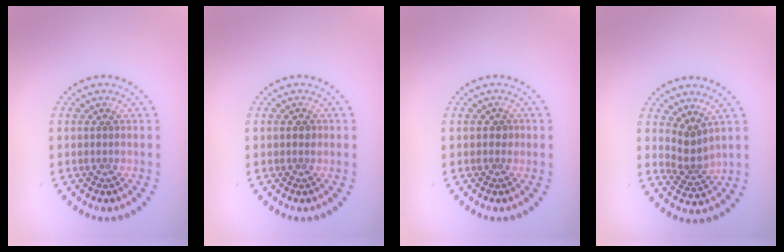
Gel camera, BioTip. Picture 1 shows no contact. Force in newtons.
{"total": 0.7, "press": 0.7, "slide": 0.0}
{"total": 0.7, "press": 0.7, "slide": 0.3}
{"total": 2.3, "press": 1.6, "slide": 1.7}